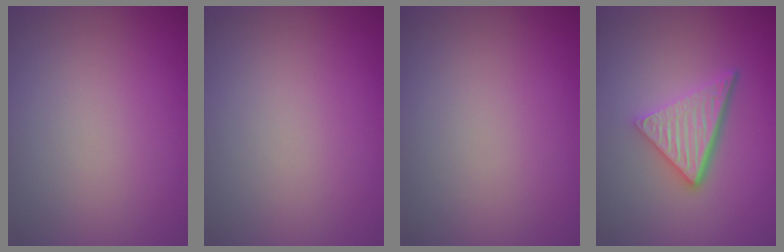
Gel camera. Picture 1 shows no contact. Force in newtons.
{"total": 0.0}
{"total": 0.0}
{"total": 5.1, "press": 3.5, "slide": 3.7}